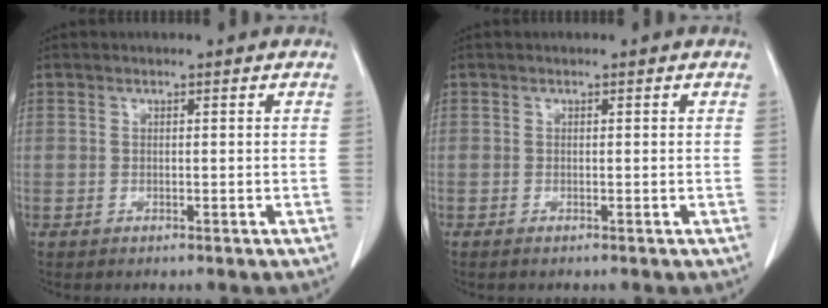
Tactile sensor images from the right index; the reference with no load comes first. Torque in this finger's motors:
{"motor_torque": [0.13, -0.11, 0.06, 0.01]}